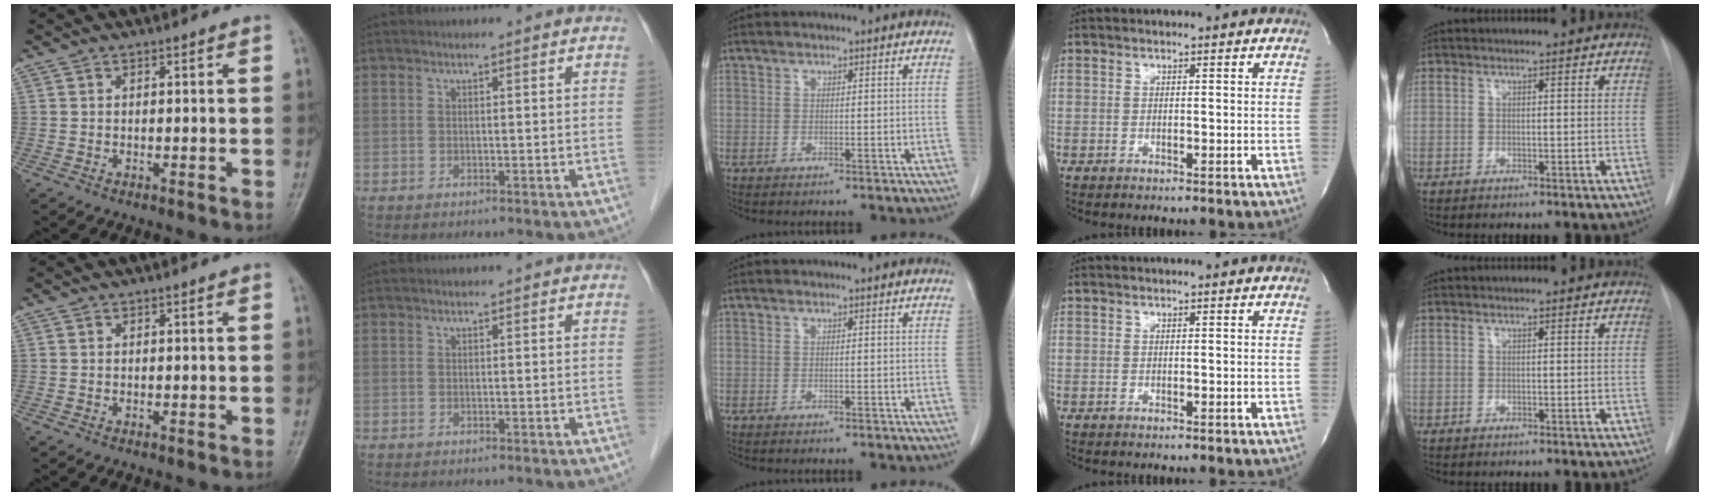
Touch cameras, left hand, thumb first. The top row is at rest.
{}